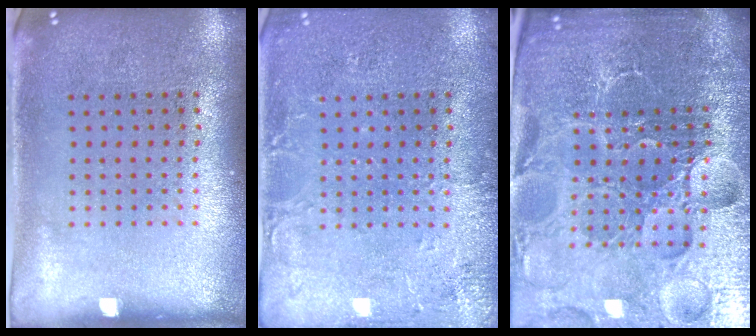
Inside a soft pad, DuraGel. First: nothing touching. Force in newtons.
{"total": 2.8, "press": 2.8, "slide": 0.4}
{"total": 6.2, "press": 5.6, "slide": 2.7}